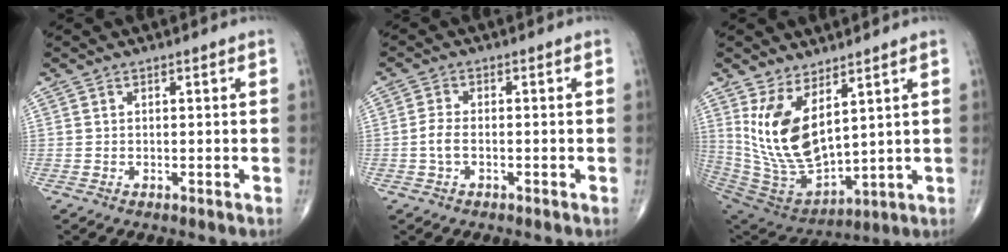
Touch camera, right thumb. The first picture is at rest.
{"total": 2.8, "force": [-0.8, 1.4, 2.2], "torque": [-0.050, 0.007, -0.020]}
{"total": 15.8, "force": [5.9, 7.7, 12.5], "torque": [-0.229, -0.043, 0.139]}